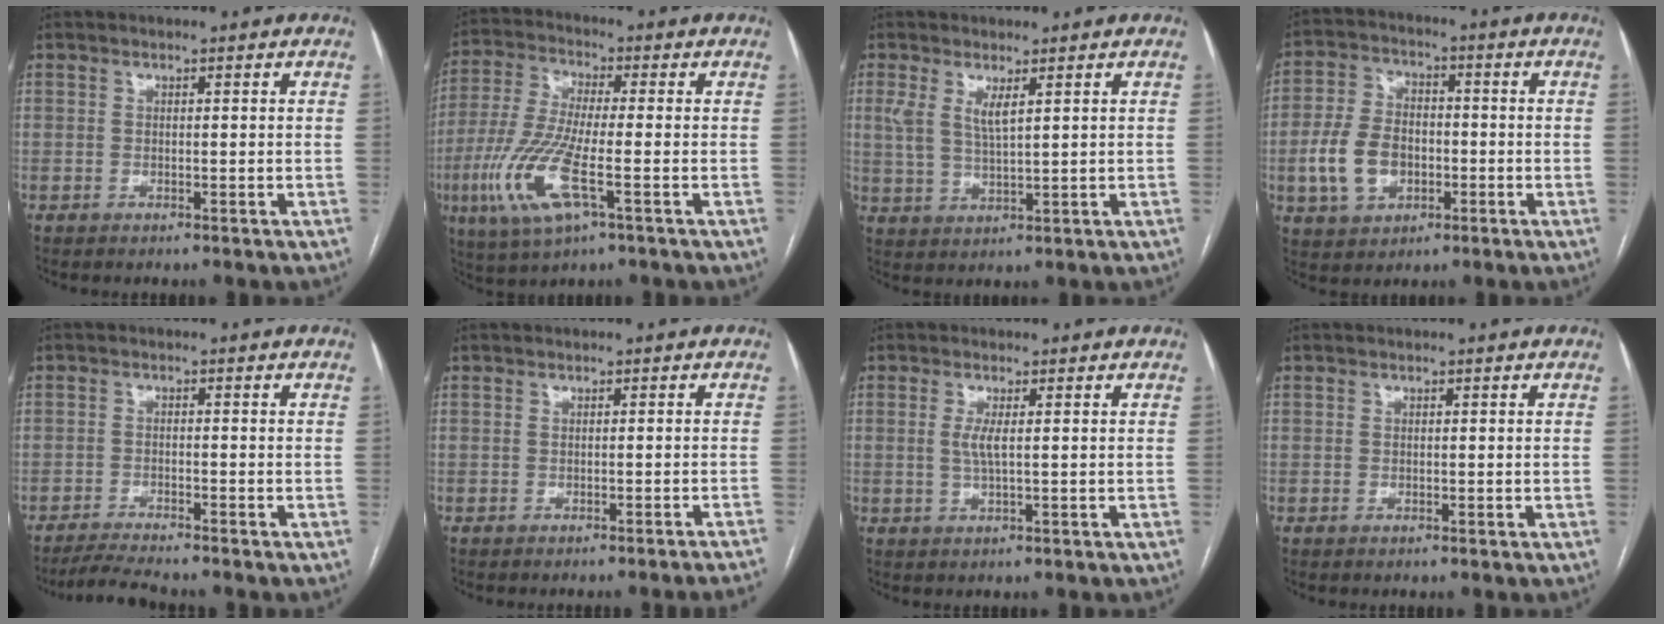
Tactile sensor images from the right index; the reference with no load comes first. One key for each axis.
{"total": 12.2, "fx": -4.1, "fy": 2.1, "fz": 11.3, "tx": -0.251, "ty": -0.018, "tz": -0.078}
{"total": 4.3, "fx": 2.0, "fy": 1.0, "fz": 3.6, "tx": -0.083, "ty": 0.001, "tz": 0.047}
{"total": 9.4, "fx": -2.3, "fy": 6.5, "fz": 6.5, "tx": -0.149, "ty": 0.017, "tz": -0.037}
{"total": 4.8, "fx": -4.5, "fy": -0.3, "fz": 1.8, "tx": -0.034, "ty": -0.018, "tz": -0.077}
{"total": 6.6, "fx": -6.2, "fy": -1.8, "fz": 1.6, "tx": 0.002, "ty": -0.020, "tz": -0.068}
{"total": 2.3, "fx": 0.3, "fy": 0.1, "fz": 2.3, "tx": -0.056, "ty": -0.003, "tz": 0.007}
{"total": 0.0}